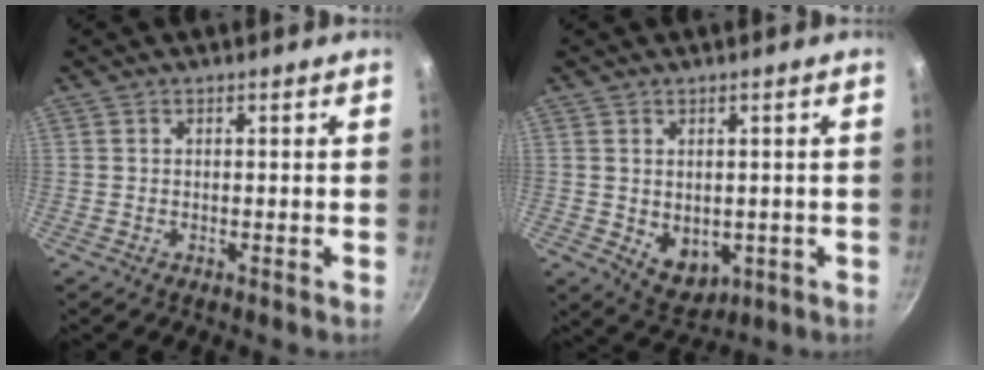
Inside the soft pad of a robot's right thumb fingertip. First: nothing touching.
{"total": 6.3, "force": [-0.3, 4.7, 4.2], "torque": [-0.044, -0.012, 0.013]}